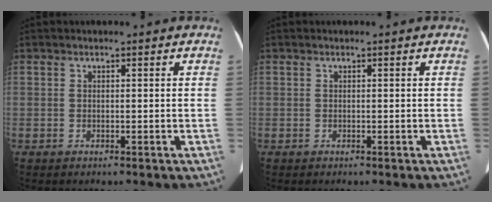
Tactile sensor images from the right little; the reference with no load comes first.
{"total": 0.0}